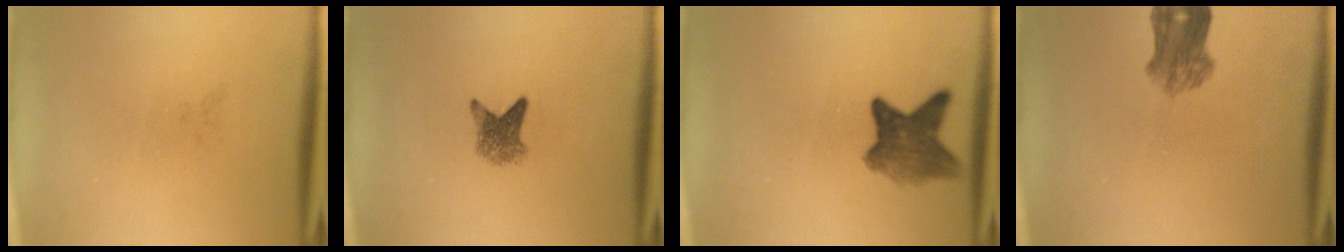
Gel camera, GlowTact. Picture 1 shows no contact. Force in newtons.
{"total": 3.3}
{"total": 6.3}
{"total": 5.0}